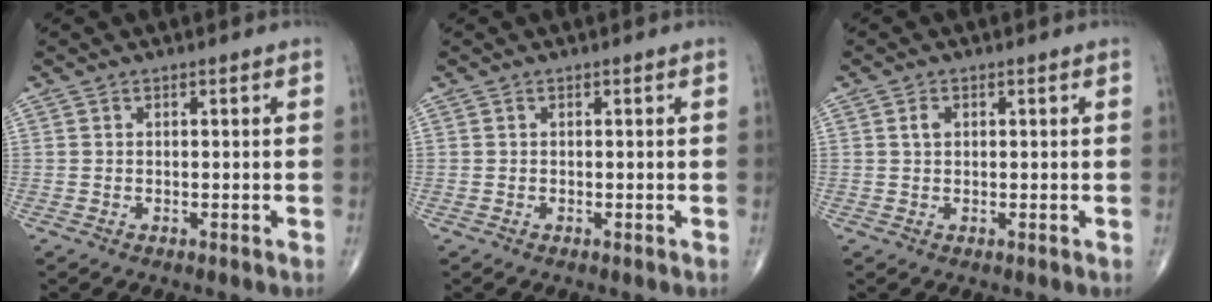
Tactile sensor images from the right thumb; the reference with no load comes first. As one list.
[{"total": 0.0}, {"total": 1.5, "force": [0.4, 1.1, 1.0], "torque": [-0.019, 0.002, 0.008]}]